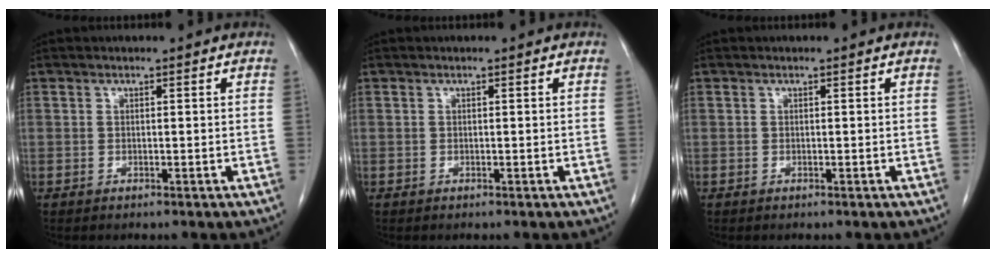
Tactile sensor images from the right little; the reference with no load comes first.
{"total": 0.0}
{"total": 0.0}